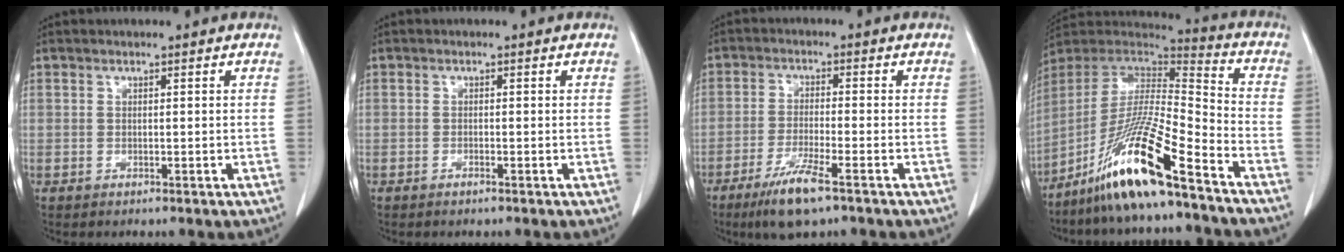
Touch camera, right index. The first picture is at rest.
{"total": 0.7, "force": [-0.5, 0.0, 0.4], "torque": [-0.012, -0.001, -0.010]}
{"total": 7.4, "force": [-4.8, 0.6, 5.7], "torque": [-0.114, -0.017, -0.085]}
{"total": 17.2, "force": [-11.5, 0.3, 12.8], "torque": [-0.264, -0.021, -0.217]}